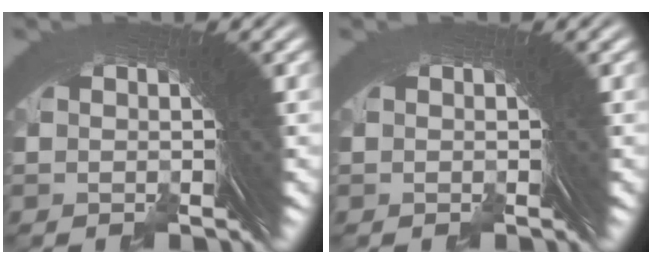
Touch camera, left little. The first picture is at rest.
{"total": 0.0}